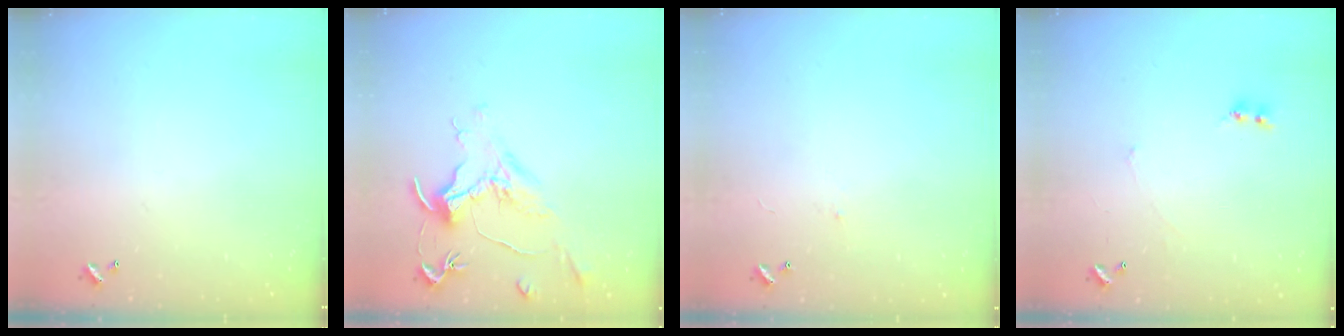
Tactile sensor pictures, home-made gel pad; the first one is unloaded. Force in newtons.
{"total": 1.5, "press": 1.2, "slide": 0.9}
{"total": 0.6, "press": 0.0, "slide": 0.6}
{"total": 1.6, "press": 1.5, "slide": 0.5}